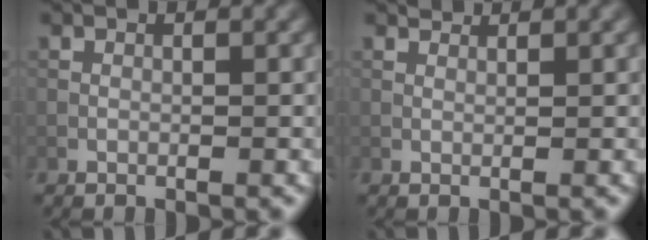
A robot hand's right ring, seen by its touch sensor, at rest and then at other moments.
{"total": 0.9, "force": [0.9, 0.2, 0.2], "torque": [-0.011, -0.003, 0.012]}